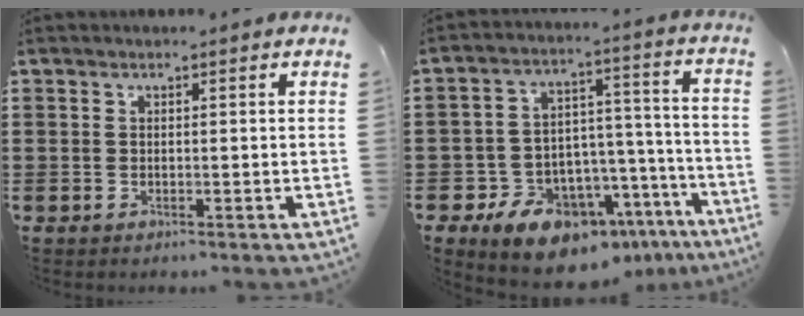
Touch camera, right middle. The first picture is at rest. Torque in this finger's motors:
{"motor_torque": [1.31, -0.83, 0.93, 0.21]}